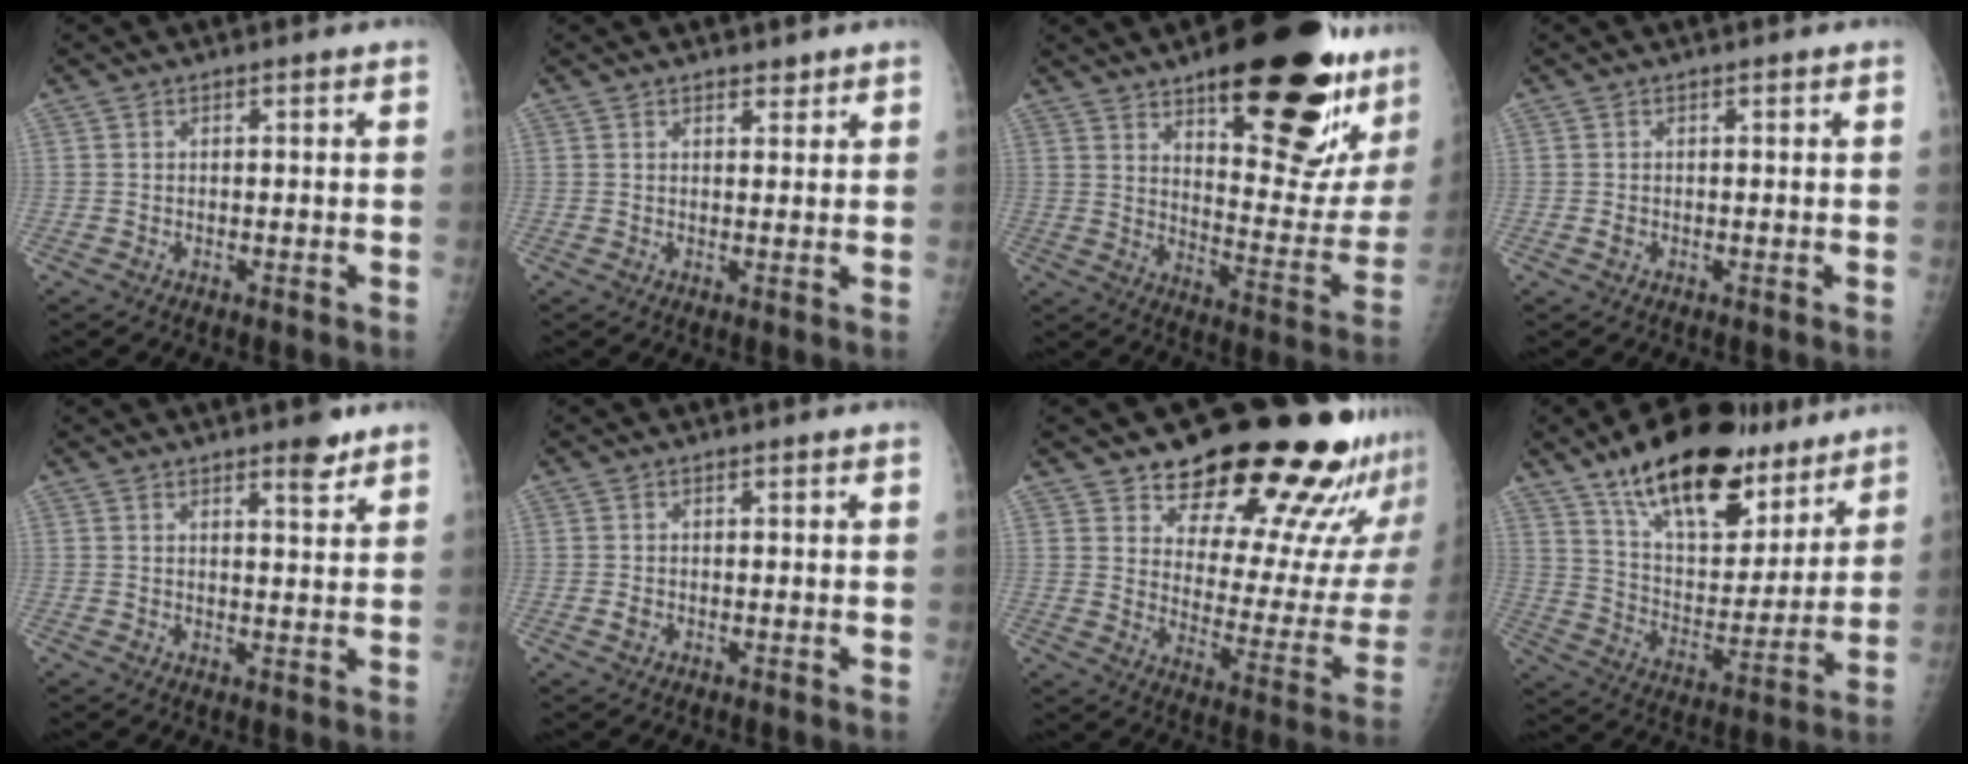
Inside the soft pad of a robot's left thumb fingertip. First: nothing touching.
{"total": 1.9, "force": [1.5, 1.0, 0.7], "torque": [0.003, -0.010, 0.020]}
{"total": 29.1, "force": [16.9, 9.1, 21.9], "torque": [-0.245, -0.072, 0.243]}
{"total": 0.8, "force": [-0.1, 0.7, 0.5], "torque": [-0.006, 0.000, -0.001]}
{"total": 3.9, "force": [2.8, 1.1, 2.5], "torque": [-0.025, -0.019, 0.038]}
{"total": 1.0, "force": [-0.2, 0.8, 0.6], "torque": [-0.008, 0.000, -0.002]}
{"total": 25.1, "force": [19.5, 8.8, 13.2], "torque": [-0.135, -0.128, 0.255]}
{"total": 23.9, "force": [16.5, 10.3, 13.8], "torque": [-0.177, -0.067, 0.271]}